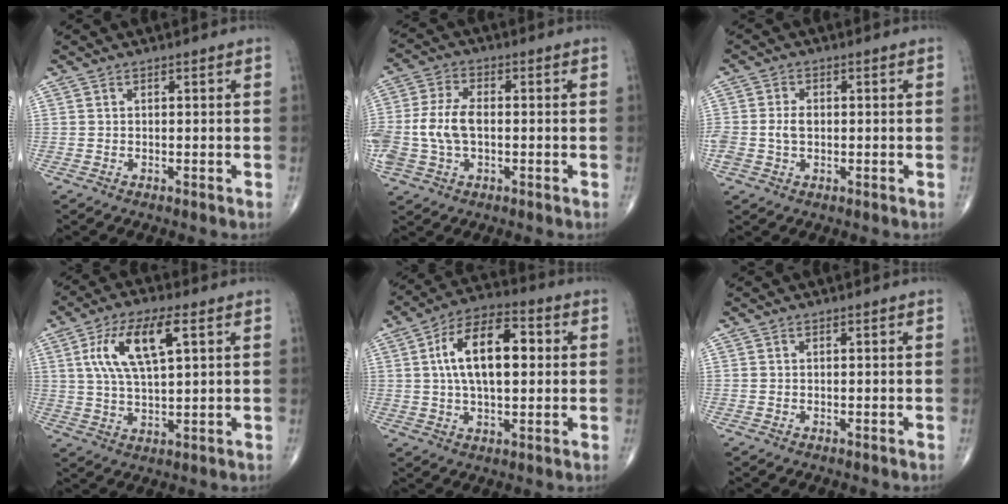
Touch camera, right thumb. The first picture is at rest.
{"total": 9.8, "force": [-0.9, 5.9, 7.7], "torque": [-0.176, 0.018, -0.018]}
{"total": 5.1, "force": [-0.2, 3.6, 3.7], "torque": [-0.085, 0.011, -0.002]}
{"total": 12.0, "force": [4.0, 4.3, 10.5], "torque": [-0.203, 0.001, 0.075]}
{"total": 14.8, "force": [2.2, 7.4, 12.6], "torque": [-0.207, 0.019, 0.032]}
{"total": 0.0}